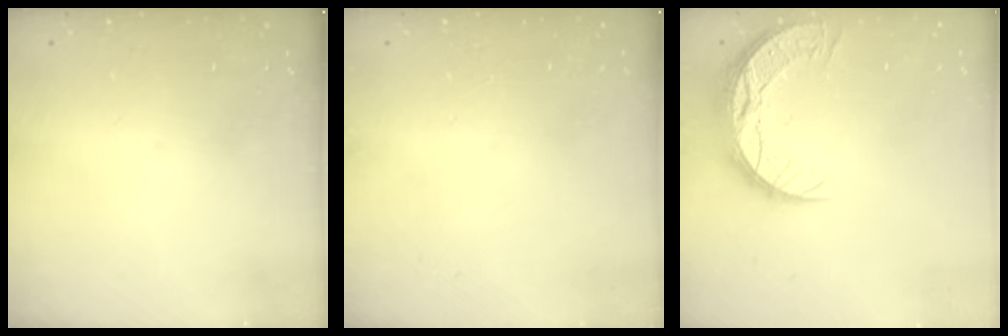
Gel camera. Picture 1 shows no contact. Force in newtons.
{"total": 0.0}
{"total": 12.2, "press": 12.2, "slide": 0.8}